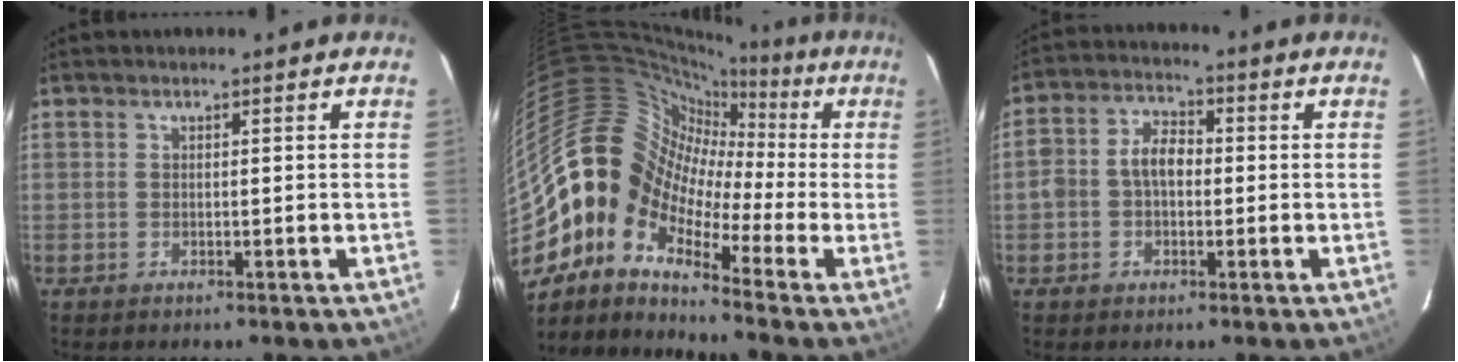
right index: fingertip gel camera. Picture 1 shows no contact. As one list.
[{"total": 13.0, "force": [-3.7, 9.7, 7.7], "torque": [-0.125, 0.015, -0.102]}, {"total": 6.3, "force": [-0.6, 4.5, 4.4], "torque": [-0.084, 0.021, -0.010]}]